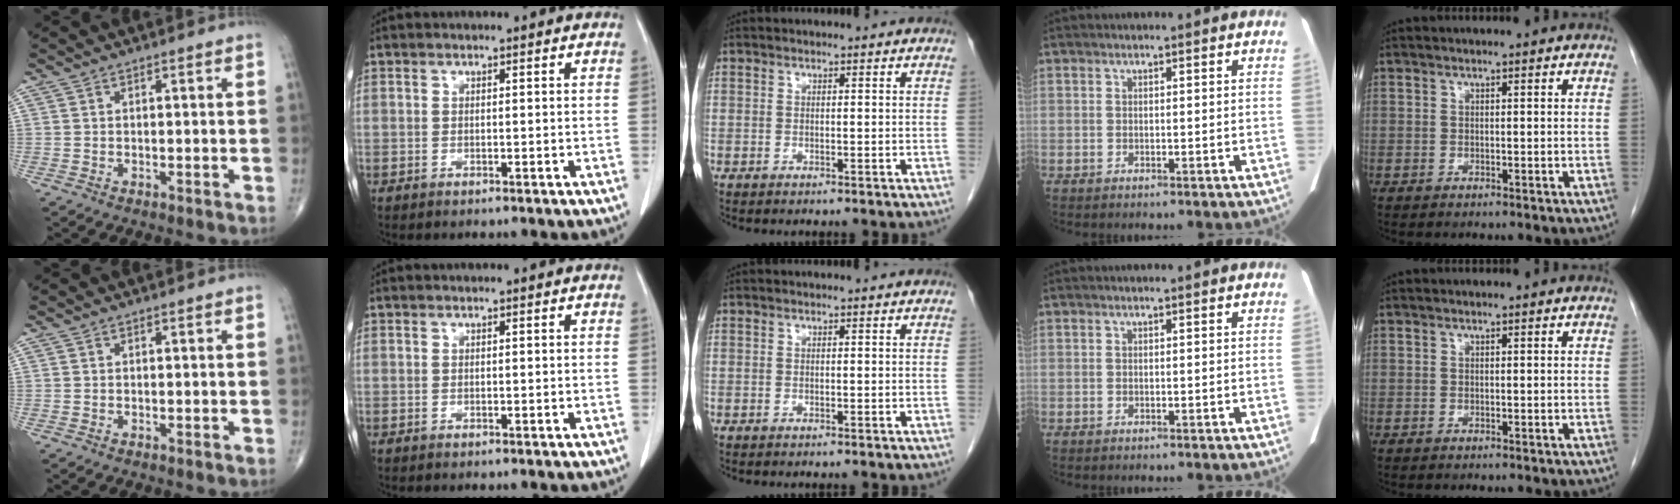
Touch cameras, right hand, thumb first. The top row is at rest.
{}